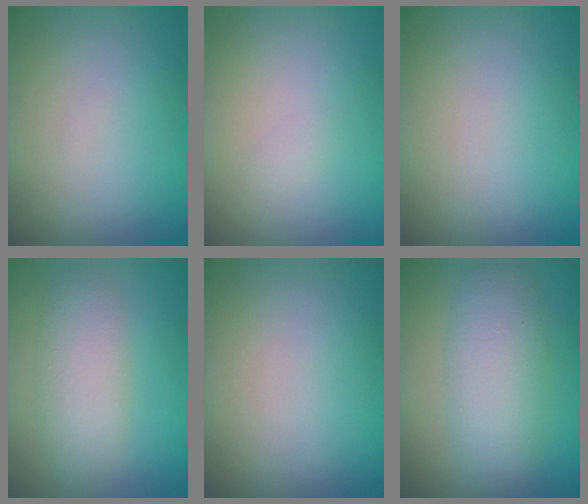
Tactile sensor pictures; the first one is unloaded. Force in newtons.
{"total": 0.5, "press": 0.5, "slide": 0.1}
{"total": 0.0}
{"total": 4.0, "press": 4.0, "slide": 0.1}
{"total": 0.0}
{"total": 5.4, "press": 5.4, "slide": 0.0}